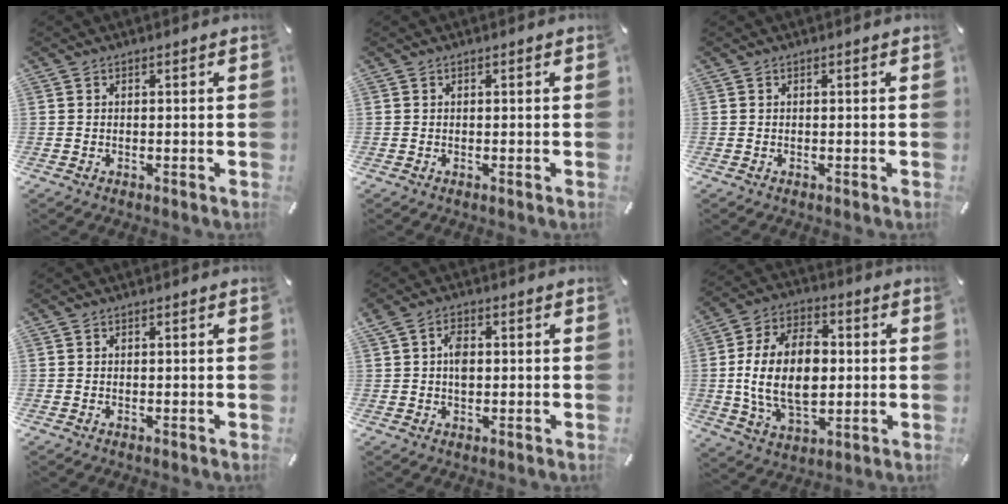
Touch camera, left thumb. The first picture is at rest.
{"total": 0.0}
{"total": 0.0}
{"total": 0.0}
{"total": 4.4, "force": [0.4, 2.9, 3.3], "torque": [-0.051, 0.001, 0.003]}
{"total": 17.8, "force": [0.2, 12.0, 13.2], "torque": [-0.265, 0.004, 0.002]}